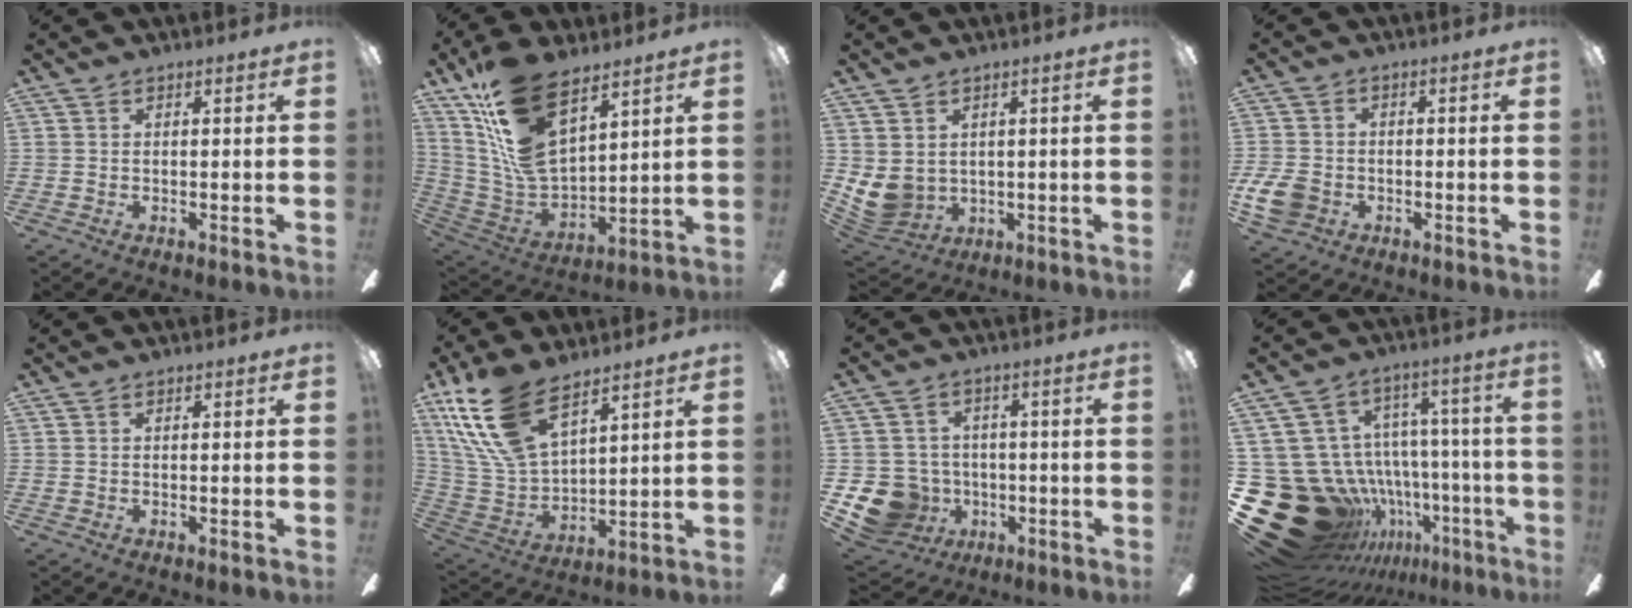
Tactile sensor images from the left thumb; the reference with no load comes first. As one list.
[{"total": 19.9, "force": [12.1, 9.2, 12.9], "torque": [-0.268, -0.068, 0.218]}, {"total": 6.8, "force": [1.3, 5.9, 3.1], "torque": [-0.092, -0.017, 0.026]}, {"total": 7.2, "force": [-2.4, 5.9, 3.5], "torque": [-0.080, 0.017, -0.046]}, {"total": 0.0}, {"total": 18.8, "force": [11.8, 8.1, 12.1], "torque": [-0.291, -0.051, 0.212]}, {"total": 12.4, "force": [-4.5, 10.7, 4.5], "torque": [-0.124, 0.026, -0.073]}, {"total": 27.1, "force": [-10.3, 20.6, 14.4], "torque": [-0.255, 0.025, -0.081]}]